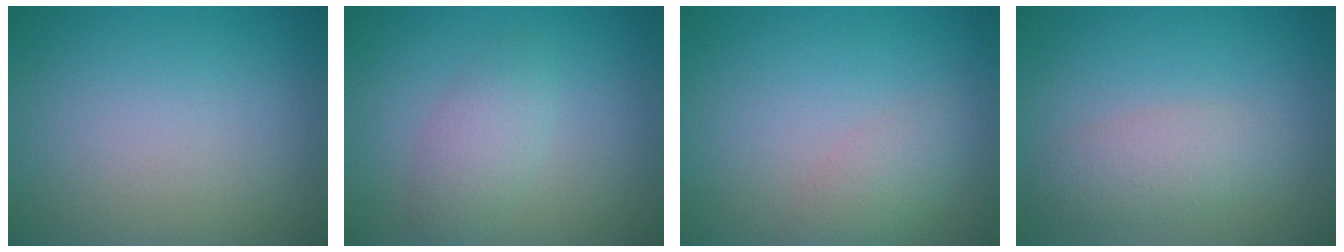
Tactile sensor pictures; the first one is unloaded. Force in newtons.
{"total": 2.4, "press": 2.4, "slide": 0.1}
{"total": 2.1, "press": 2.1, "slide": 0.1}
{"total": 2.9, "press": 2.9, "slide": 0.1}